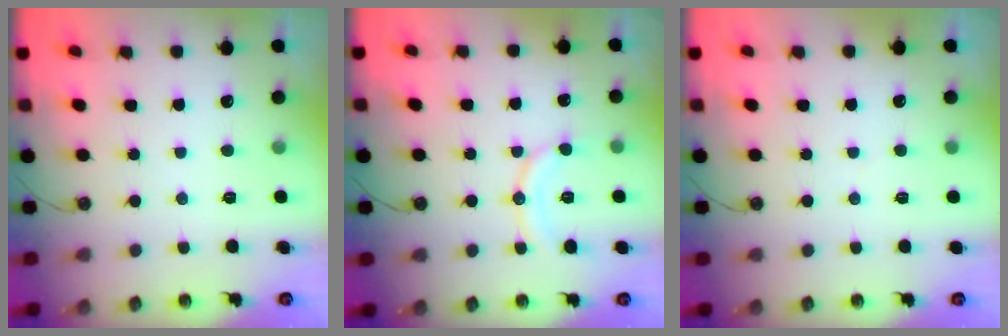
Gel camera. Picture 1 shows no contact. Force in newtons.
{"total": 10.4, "press": 10.4, "slide": 0.8}
{"total": 1.2, "press": 1.2, "slide": 0.1}